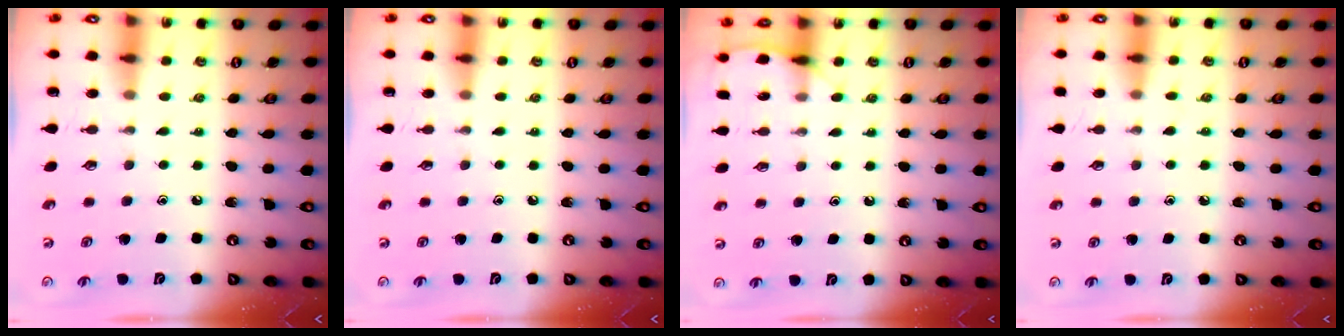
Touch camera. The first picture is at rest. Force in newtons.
{"total": 0.0}
{"total": 6.8, "press": 6.8, "slide": 0.7}
{"total": 5.6, "press": 5.6, "slide": 0.9}